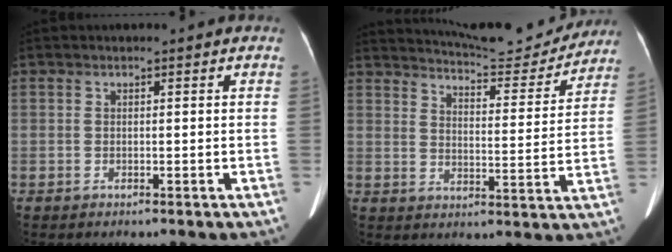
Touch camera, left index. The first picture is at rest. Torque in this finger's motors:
{"motor_torque": [0.45, -1.01, 0.03, 0.02]}